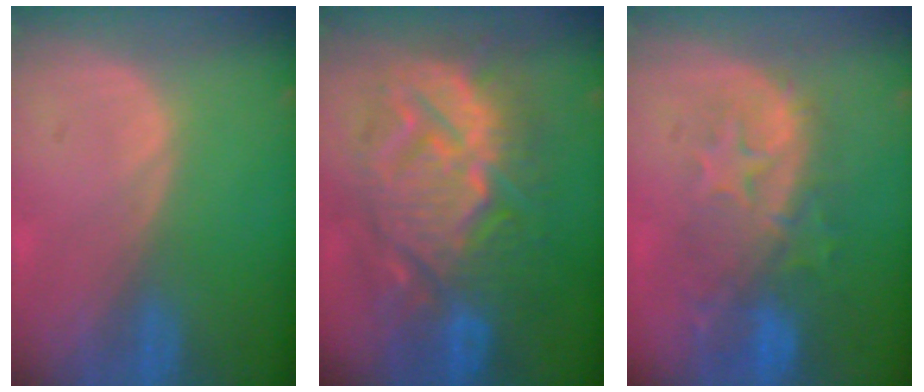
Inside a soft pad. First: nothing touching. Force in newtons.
{"total": 14.0, "press": 13.9, "slide": 1.4}
{"total": 10.2, "press": 8.9, "slide": 5.0}